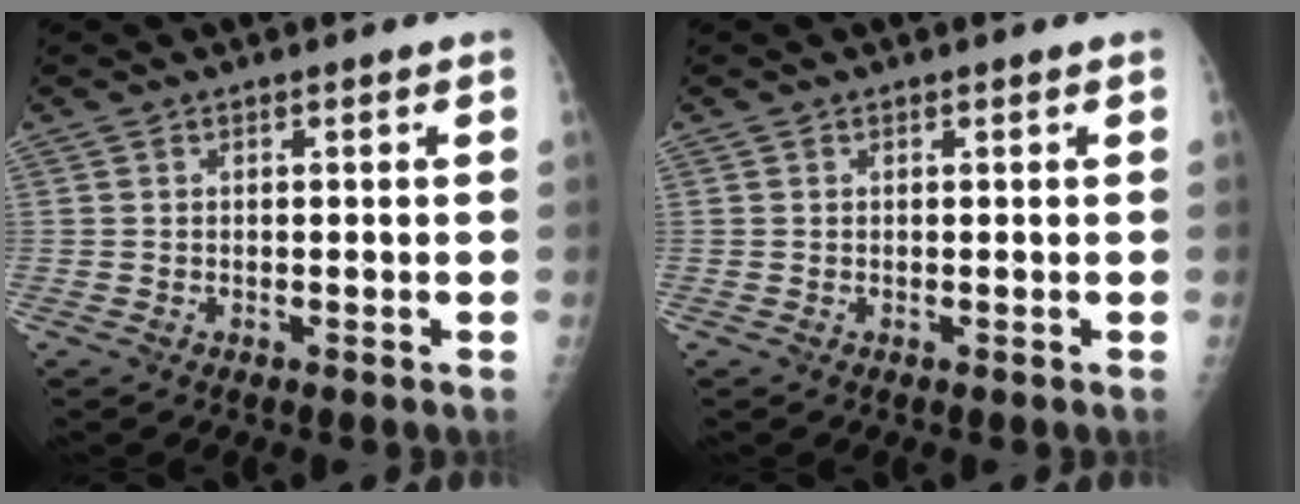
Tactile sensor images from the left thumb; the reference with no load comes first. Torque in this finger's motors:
{"motor_torque": [0.00, 0.00, -0.06, -0.06, 0.00]}